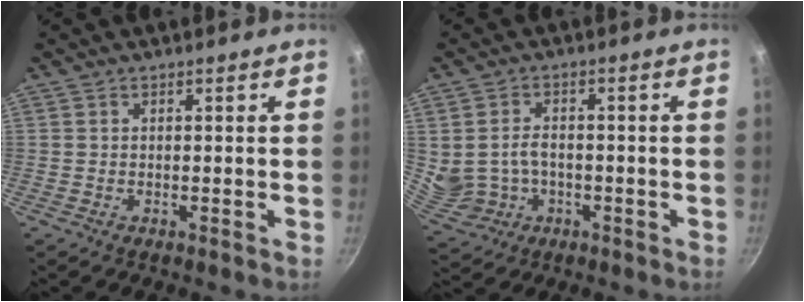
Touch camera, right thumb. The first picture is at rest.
{"total": 7.2, "force": [-1.1, 5.6, 4.3], "torque": [-0.067, 0.008, -0.001]}